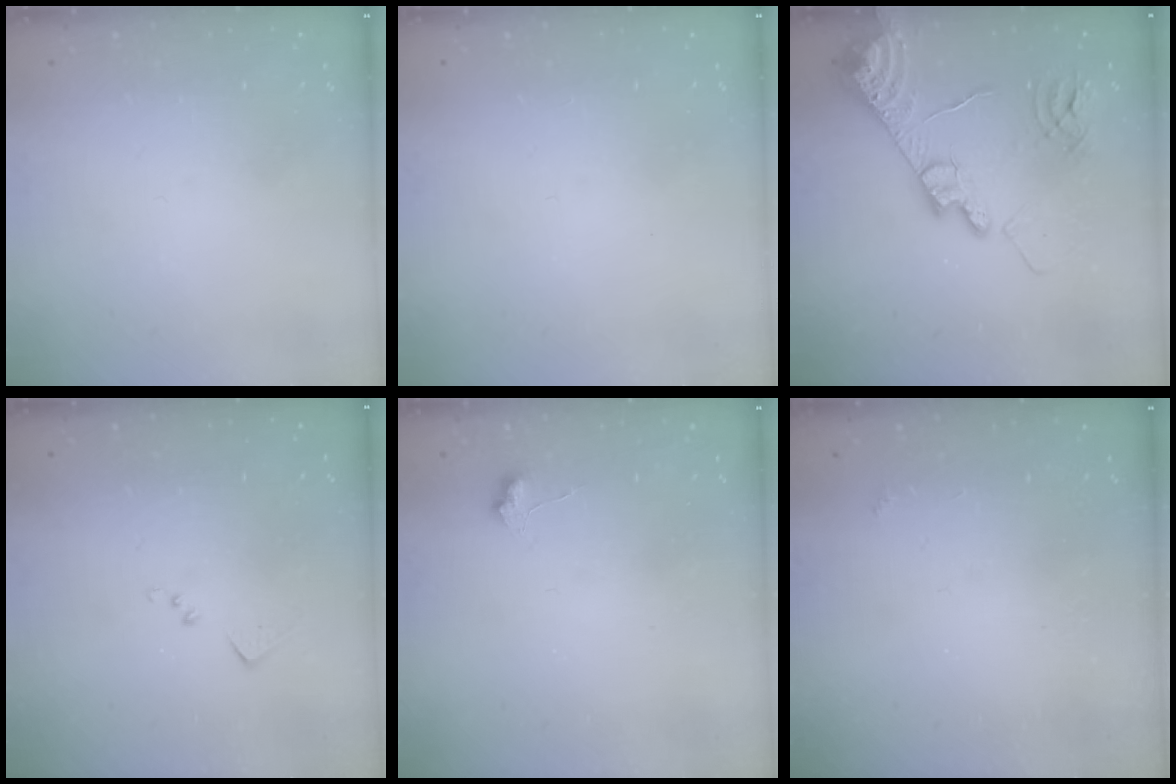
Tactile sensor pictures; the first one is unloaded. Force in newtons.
{"total": 0.0}
{"total": 16.5, "press": 16.4, "slide": 1.7}
{"total": 6.8, "press": 6.7, "slide": 0.6}
{"total": 4.7, "press": 4.6, "slide": 0.6}
{"total": 2.1, "press": 2.1, "slide": 0.4}